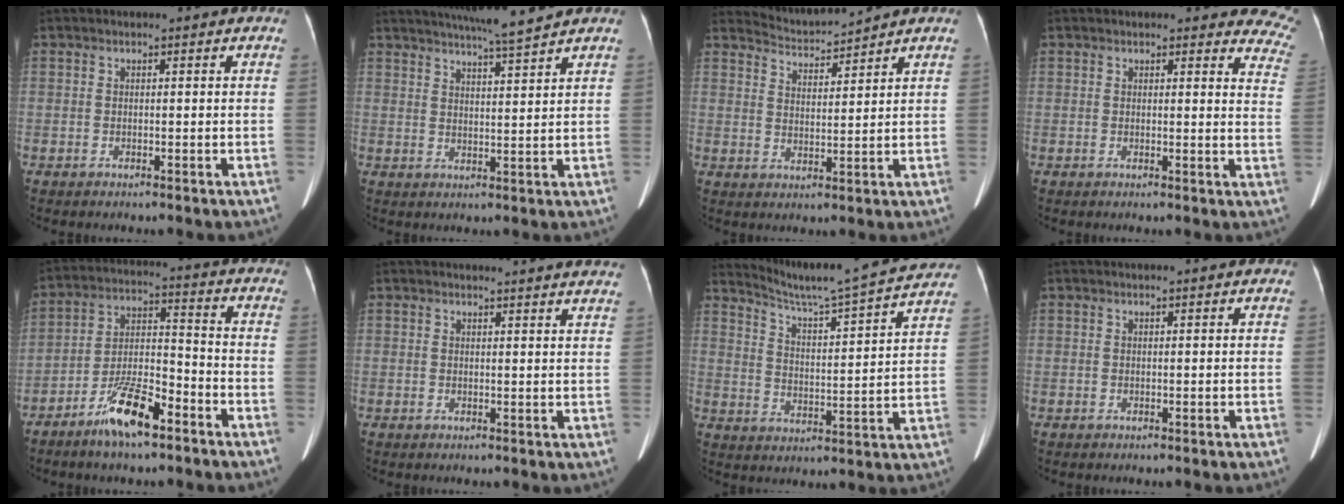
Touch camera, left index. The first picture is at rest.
{"total": 8.7, "force": [7.7, -1.0, 3.9], "torque": [-0.065, 0.003, 0.114]}
{"total": 4.3, "force": [4.2, -0.9, -0.8], "torque": [0.006, -0.002, 0.086]}
{"total": 10.0, "force": [9.2, 3.0, 2.5], "torque": [0.023, -0.033, 0.056]}
{"total": 10.1, "force": [-6.8, 2.3, 7.1], "torque": [-0.144, -0.001, -0.125]}
{"total": 7.3, "force": [7.2, -0.2, 1.4], "torque": [-0.008, -0.016, 0.057]}
{"total": 18.3, "force": [17.0, -1.3, 6.5], "torque": [-0.118, -0.030, 0.232]}
{"total": 0.0}